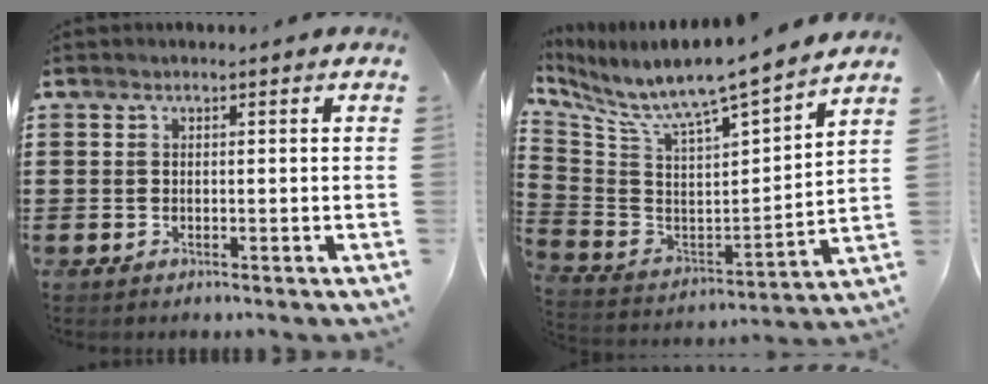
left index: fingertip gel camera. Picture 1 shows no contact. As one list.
[{"total": 7.4, "force": [6.7, -0.3, 3.1], "torque": [-0.095, -0.069, 0.101]}]